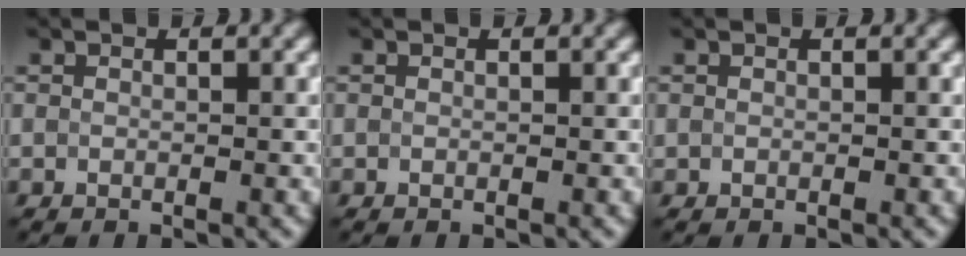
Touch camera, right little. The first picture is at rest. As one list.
[{"total": 0.0}, {"total": 0.0}]